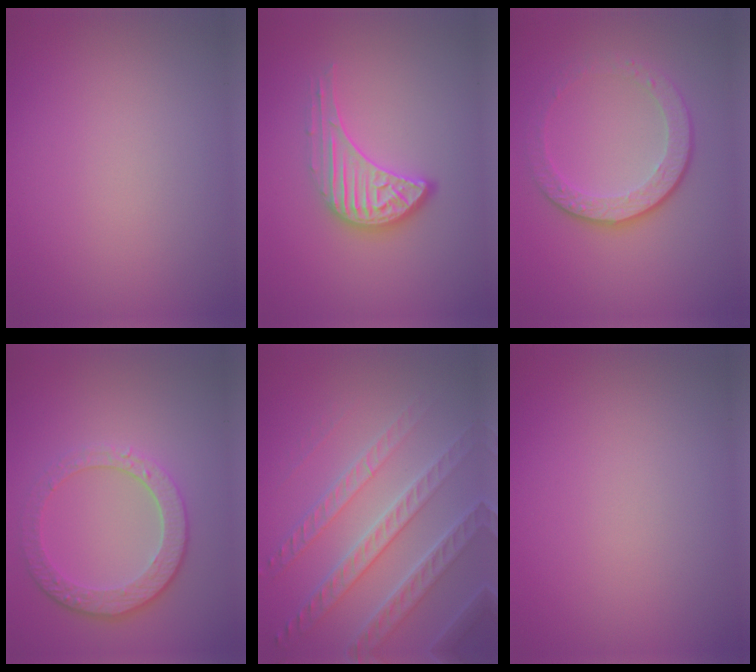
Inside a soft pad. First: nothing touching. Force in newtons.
{"total": 3.3, "press": 2.9, "slide": 1.4}
{"total": 4.3, "press": 3.0, "slide": 3.1}
{"total": 4.6, "press": 3.4, "slide": 3.1}
{"total": 7.2, "press": 5.1, "slide": 5.1}
{"total": 0.0}